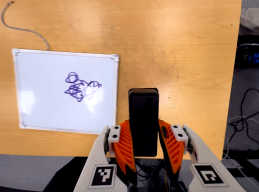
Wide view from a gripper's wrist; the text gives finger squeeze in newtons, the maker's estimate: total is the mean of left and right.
{"total": 4.9, "left": 3.6, "right": 6.3}